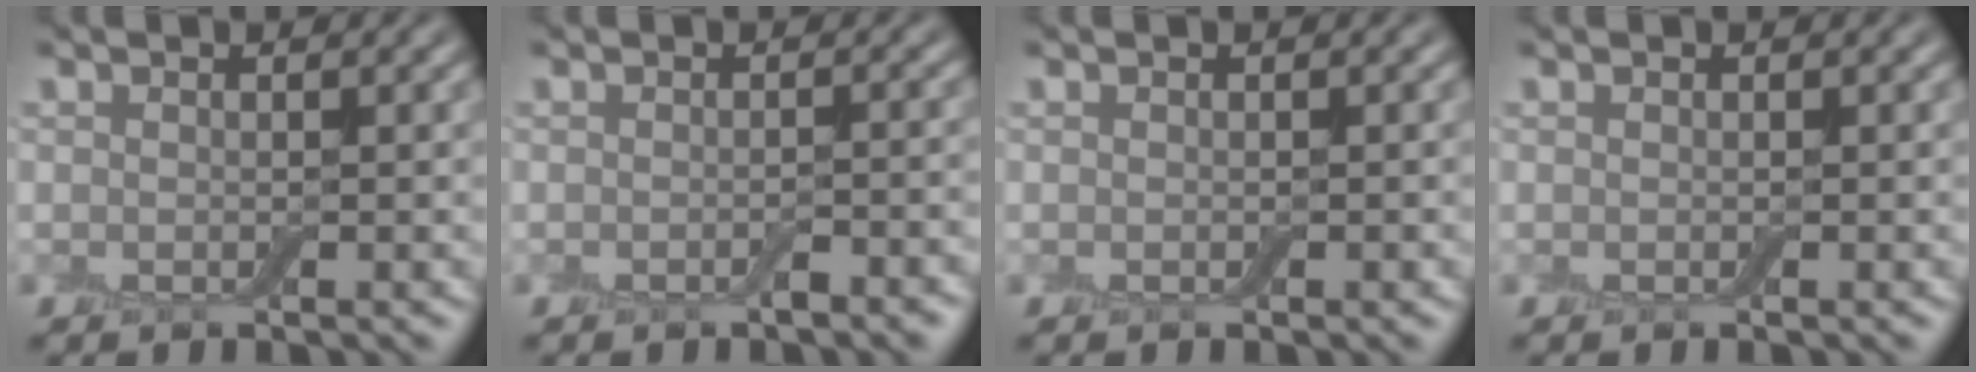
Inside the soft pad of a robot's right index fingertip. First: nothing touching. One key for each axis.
{"total": 1.3, "fx": -0.7, "fy": 0.3, "fz": 1.0, "tx": -0.014, "ty": -0.002, "tz": -0.012}
{"total": 0.0}
{"total": 0.0}